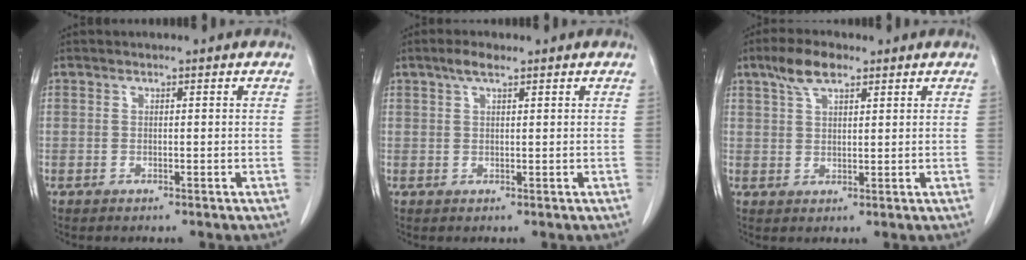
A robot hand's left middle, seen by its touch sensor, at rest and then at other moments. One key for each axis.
{"total": 2.5, "fx": 1.7, "fy": 0.5, "fz": 1.7, "tx": -0.038, "ty": 0.008, "tz": 0.032}
{"total": 5.3, "fx": 3.5, "fy": 1.9, "fz": 3.5, "tx": -0.074, "ty": 0.012, "tz": 0.068}